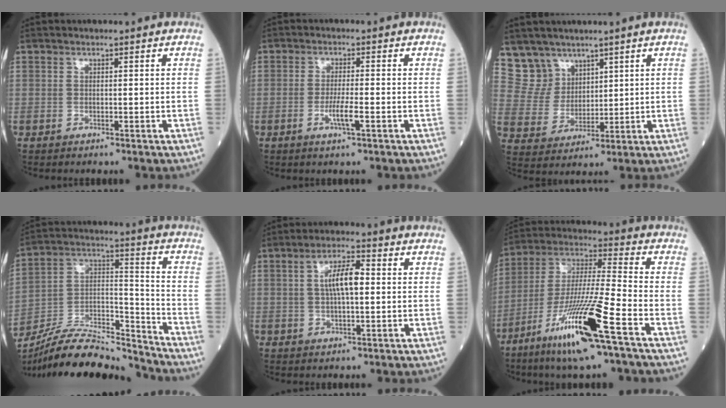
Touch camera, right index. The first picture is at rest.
{"total": 3.5, "force": [-1.3, 0.1, 3.2], "torque": [-0.064, -0.004, -0.023]}
{"total": 6.5, "force": [4.9, 4.3, -0.3], "torque": [-0.001, 0.008, 0.108]}
{"total": 18.2, "force": [-17.4, 2.1, 4.9], "torque": [-0.092, 0.029, -0.302]}
{"total": 6.3, "force": [0.8, 1.6, 6.1], "torque": [-0.115, 0.012, 0.013]}
{"total": 17.2, "force": [-8.9, 0.2, 14.8], "torque": [-0.310, -0.035, -0.167]}